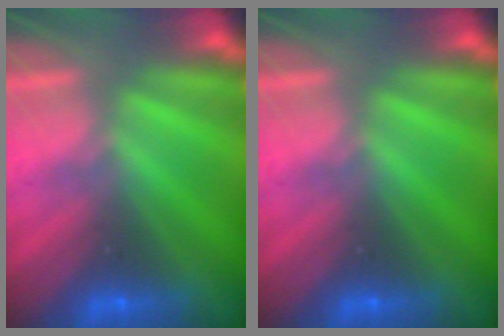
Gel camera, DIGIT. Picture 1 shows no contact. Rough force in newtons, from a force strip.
{"total": 0.0}